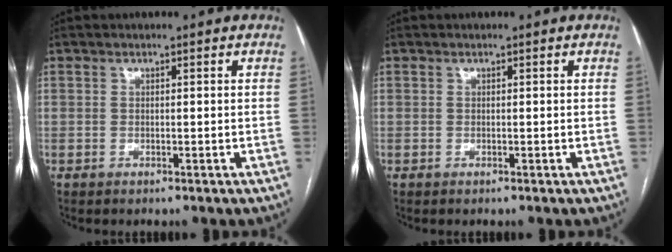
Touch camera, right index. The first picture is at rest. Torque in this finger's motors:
{"motor_torque": [0.00, 0.00, 0.00, -0.01]}